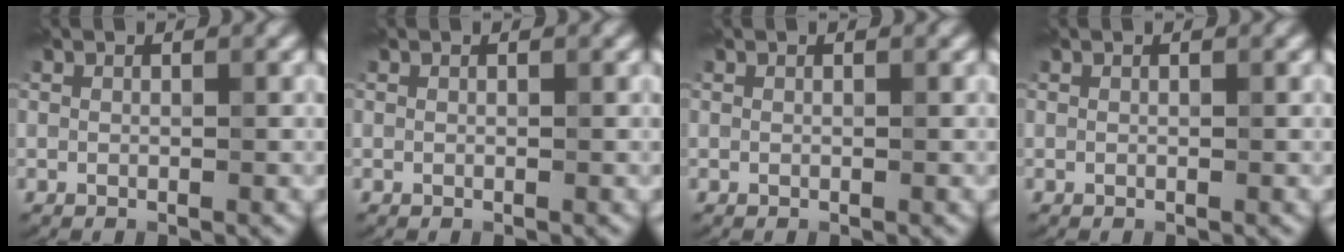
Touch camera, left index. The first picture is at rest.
{"total": 0.0}
{"total": 0.0}
{"total": 0.0}